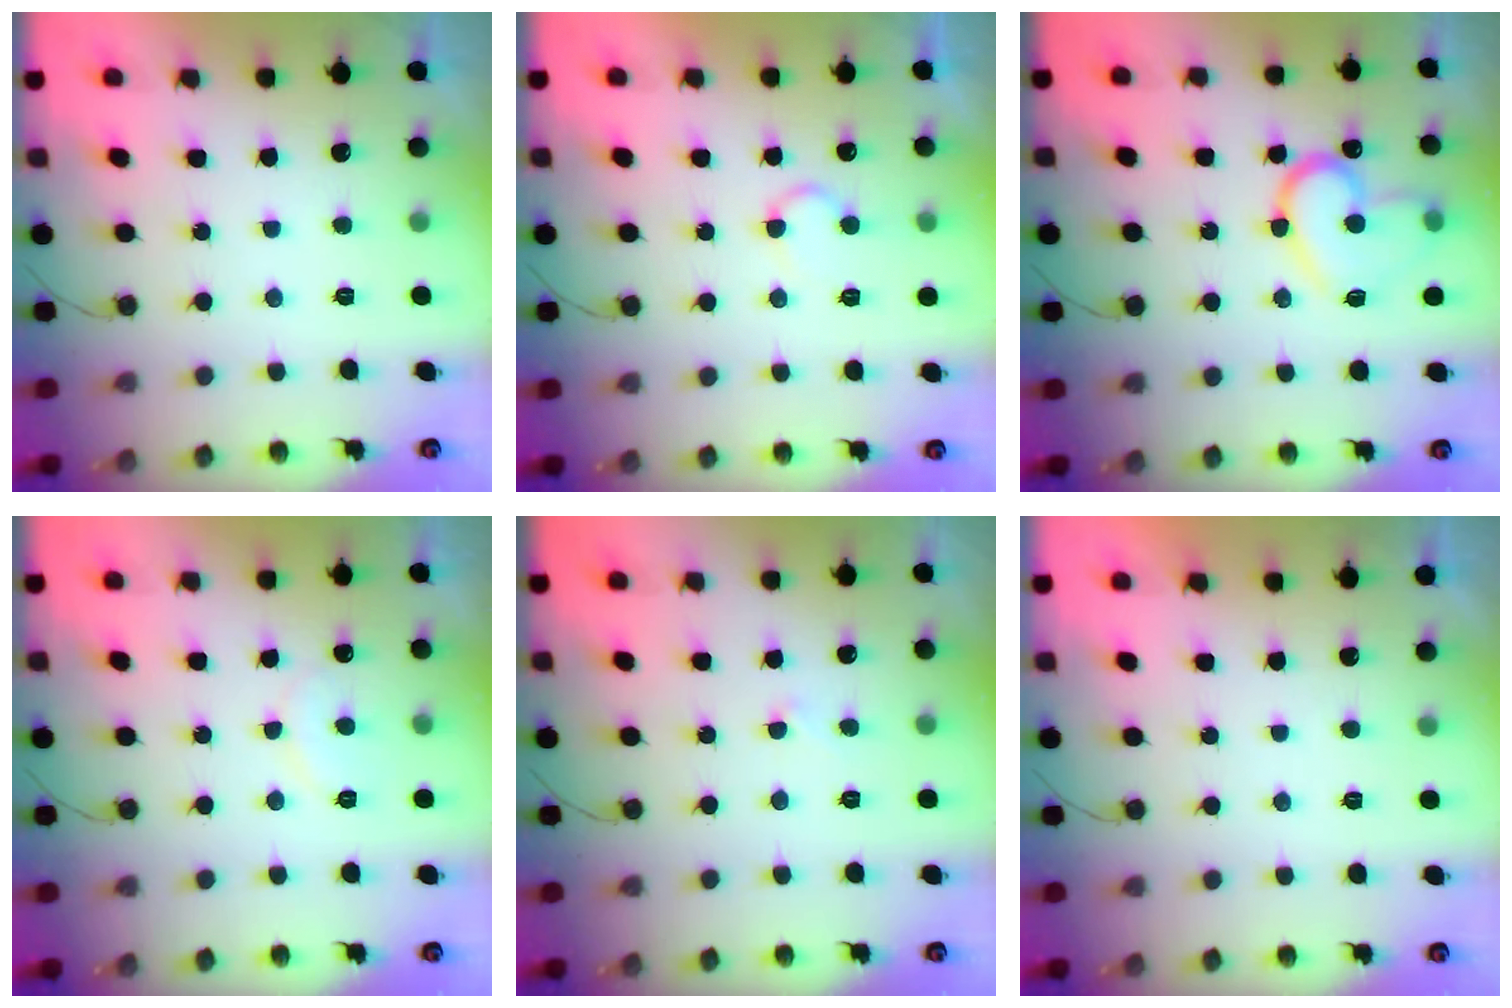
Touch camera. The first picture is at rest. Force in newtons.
{"total": 5.8, "press": 5.7, "slide": 0.5}
{"total": 15.5, "press": 15.4, "slide": 1.3}
{"total": 7.6, "press": 7.6, "slide": 0.7}
{"total": 2.9, "press": 2.9, "slide": 0.3}
{"total": 1.7, "press": 1.7, "slide": 0.1}